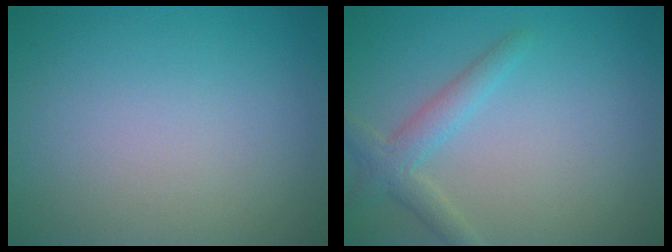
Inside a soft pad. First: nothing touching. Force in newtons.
{"total": 2.5, "press": 2.5, "slide": 0.1}